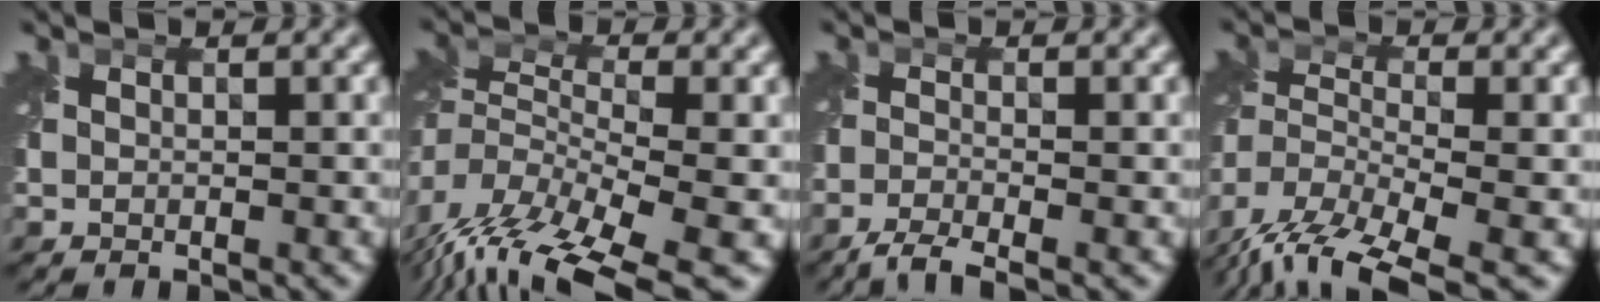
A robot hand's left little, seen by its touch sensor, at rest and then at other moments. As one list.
[{"total": 9.9, "force": [-6.0, 4.0, 6.8], "torque": [-0.138, -0.004, -0.093]}, {"total": 2.3, "force": [-1.9, 0.3, 1.3], "torque": [-0.029, 0.001, -0.049]}, {"total": 12.0, "force": [-9.1, 4.2, 6.6], "torque": [-0.132, -0.009, -0.142]}]